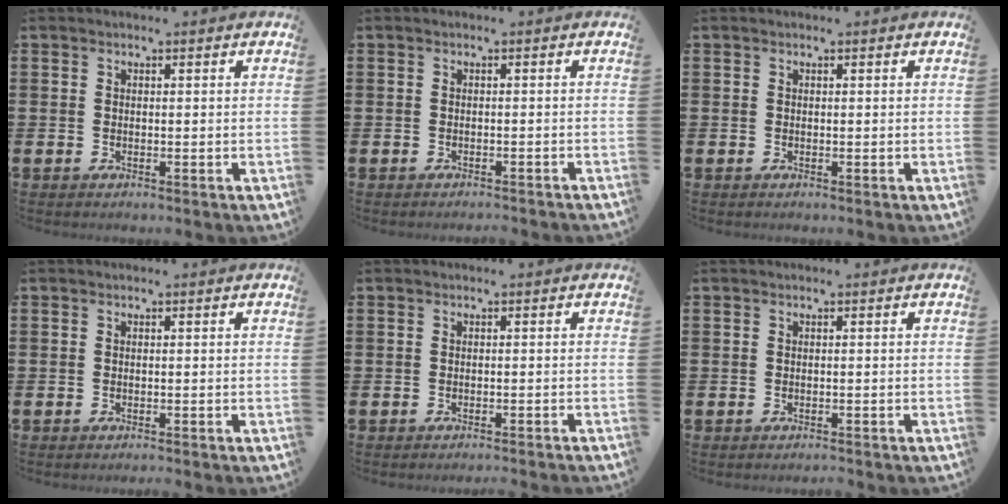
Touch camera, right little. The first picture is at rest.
{"total": 0.7, "force": [-0.7, -0.2, 0.0], "torque": [0.000, 0.000, -0.014]}
{"total": 0.0}
{"total": 0.6, "force": [-0.6, -0.2, 0.1], "torque": [0.000, -0.001, -0.012]}
{"total": 1.0, "force": [-0.9, -0.3, 0.0], "torque": [0.001, 0.002, -0.019]}
{"total": 0.7, "force": [-0.7, -0.1, 0.1], "torque": [-0.001, 0.000, -0.014]}